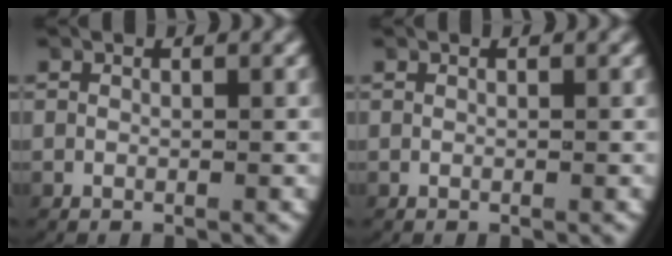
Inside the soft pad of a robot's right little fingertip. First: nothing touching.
{"total": 0.0}